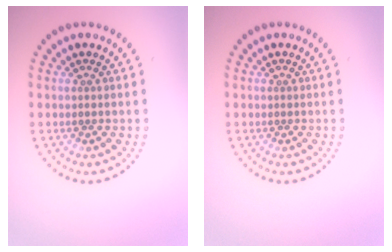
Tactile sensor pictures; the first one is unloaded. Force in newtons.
{"total": 0.0}